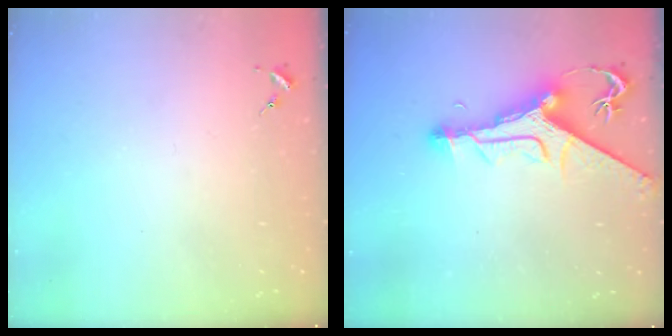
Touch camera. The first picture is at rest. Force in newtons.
{"total": 12.8, "press": 12.7, "slide": 1.7}